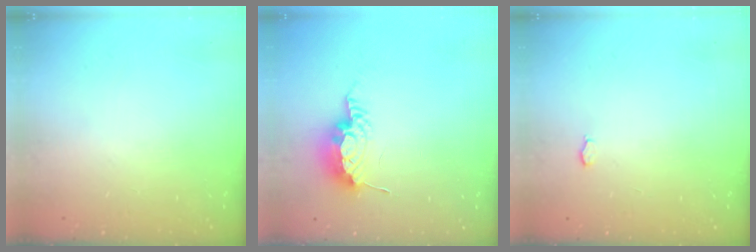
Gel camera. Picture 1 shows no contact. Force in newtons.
{"total": 8.6, "press": 8.6, "slide": 0.5}
{"total": 2.8, "press": 2.8, "slide": 0.3}